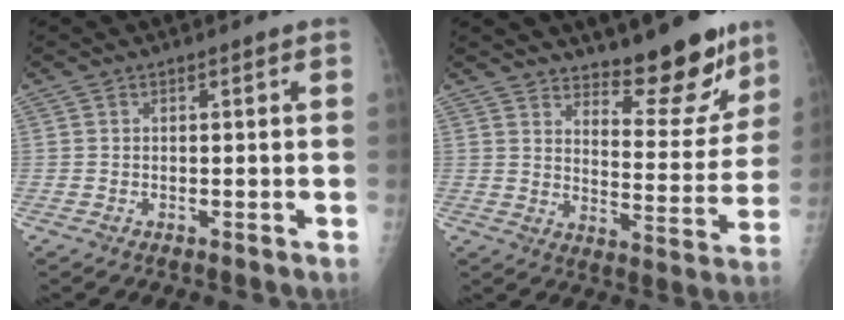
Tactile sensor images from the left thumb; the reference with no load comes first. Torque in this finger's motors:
{"motor_torque": [0.28, 0.21, -0.18, -0.22, 0.04]}